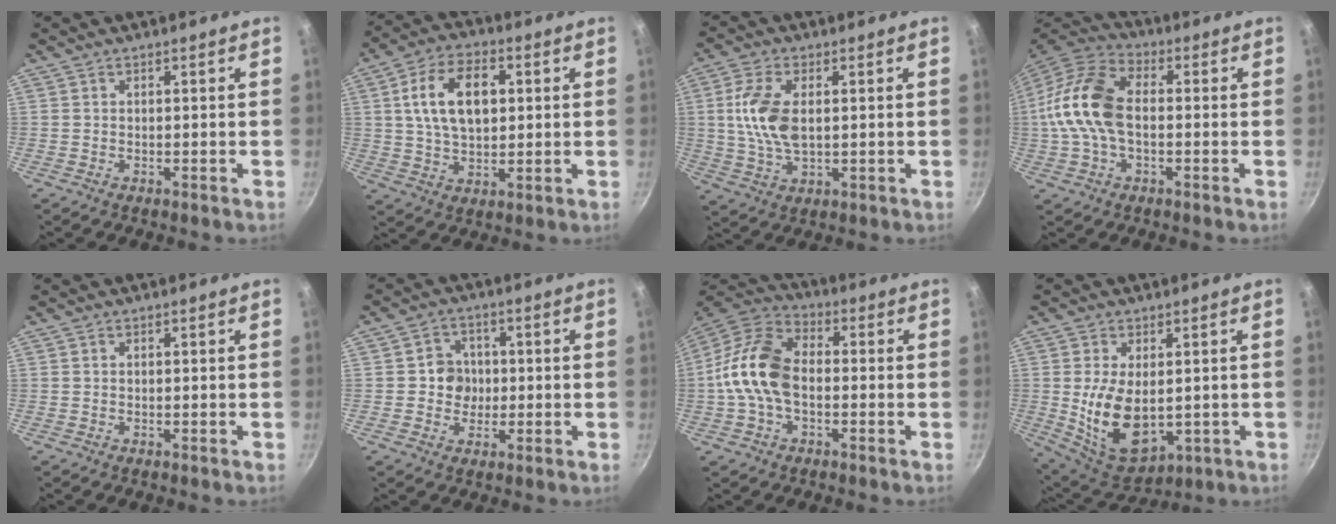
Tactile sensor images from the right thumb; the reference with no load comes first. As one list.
[{"total": 13.5, "force": [2.7, 8.3, 10.3], "torque": [-0.161, 0.007, 0.044]}, {"total": 10.0, "force": [1.2, 5.4, 8.4], "torque": [-0.168, 0.001, 0.023]}, {"total": 15.6, "force": [-0.3, 9.4, 12.5], "torque": [-0.237, 0.038, -0.022]}, {"total": 0.0}, {"total": 5.7, "force": [-0.2, 5.3, 2.0], "torque": [0.005, 0.008, -0.010]}, {"total": 13.9, "force": [-1.4, 8.8, 10.7], "torque": [-0.188, 0.039, -0.046]}, {"total": 13.0, "force": [-0.2, 7.6, 10.6], "torque": [-0.176, -0.017, 0.021]}]